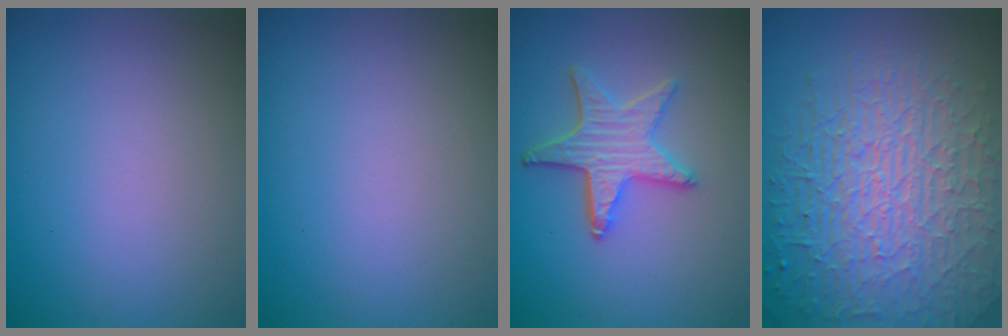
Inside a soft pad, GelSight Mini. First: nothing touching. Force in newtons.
{"total": 0.0}
{"total": 4.4, "press": 3.7, "slide": 2.4}
{"total": 10.5, "press": 6.9, "slide": 7.9}